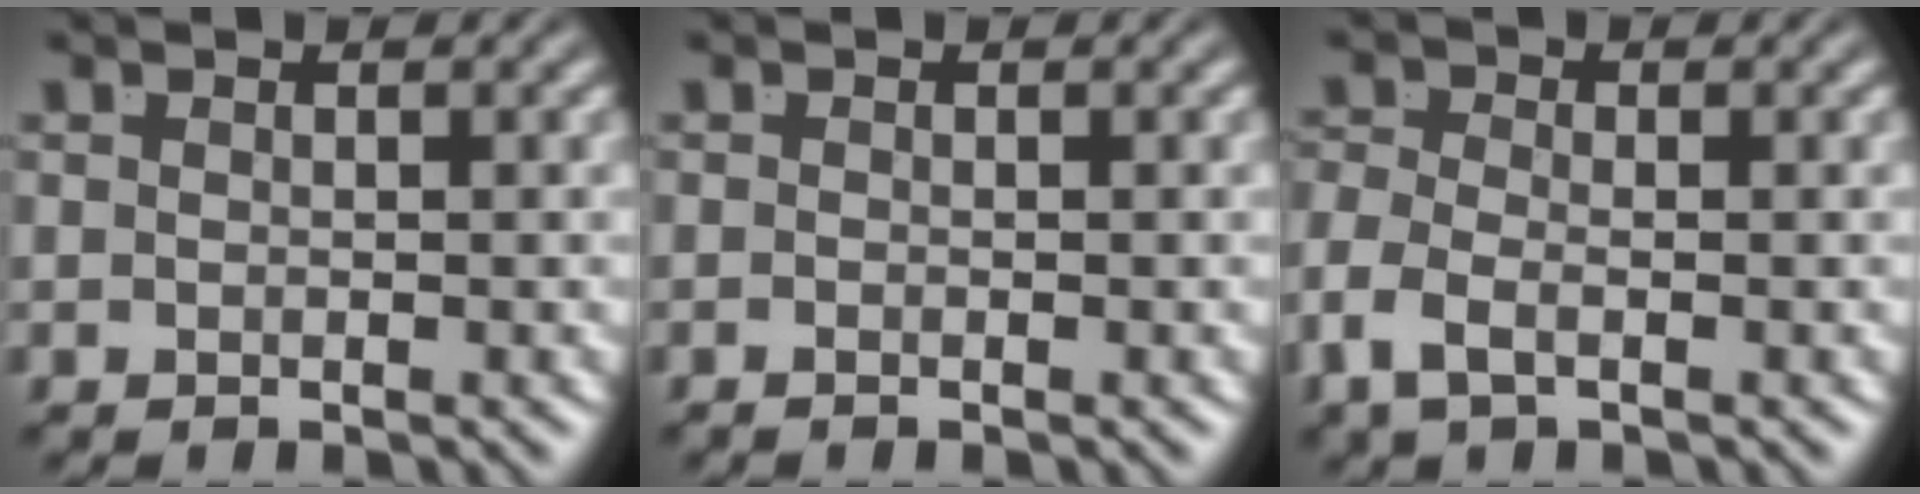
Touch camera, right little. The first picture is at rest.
{"total": 0.7, "force": [-0.5, -0.5, 0.1], "torque": [0.003, -0.003, -0.008]}
{"total": 2.8, "force": [-1.6, 1.2, 1.9], "torque": [-0.055, -0.022, -0.018]}